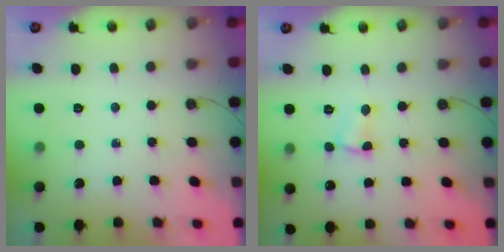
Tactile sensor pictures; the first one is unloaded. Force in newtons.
{"total": 2.7, "press": 2.7, "slide": 0.5}